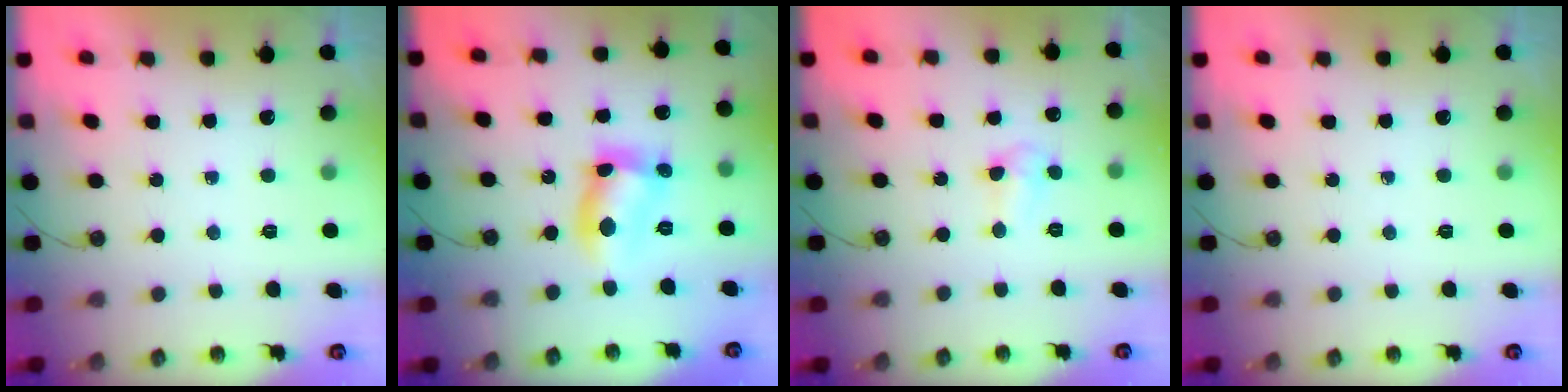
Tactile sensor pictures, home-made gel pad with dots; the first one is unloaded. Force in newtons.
{"total": 12.3, "press": 12.3, "slide": 0.7}
{"total": 3.6, "press": 3.6, "slide": 0.6}
{"total": 0.0}